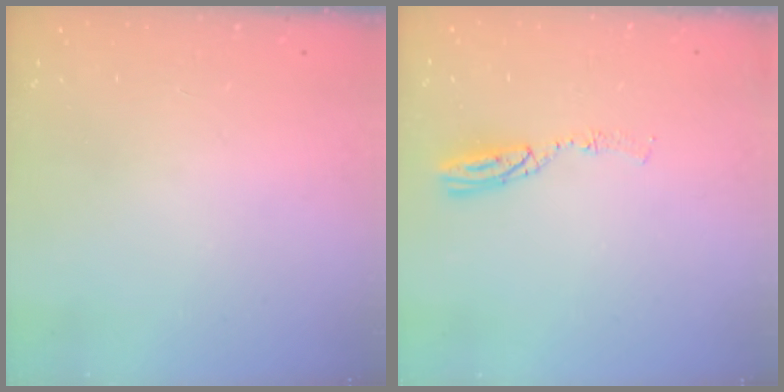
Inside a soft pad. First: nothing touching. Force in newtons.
{"total": 5.0, "press": 5.0, "slide": 0.2}